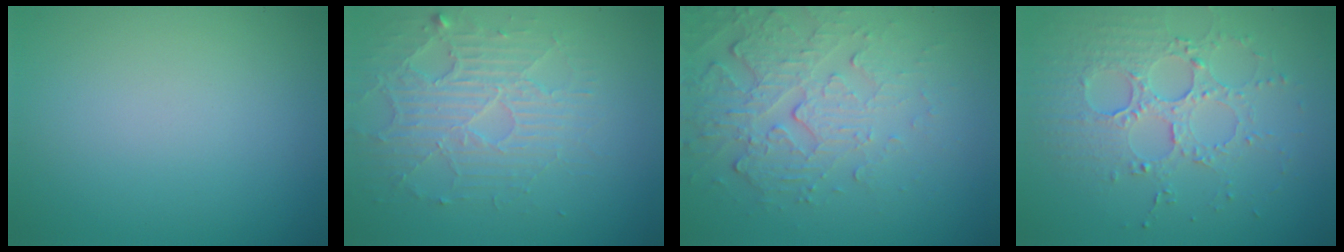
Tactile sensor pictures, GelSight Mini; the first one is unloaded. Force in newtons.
{"total": 3.8, "press": 3.4, "slide": 1.8}
{"total": 5.6, "press": 3.7, "slide": 4.2}
{"total": 3.9, "press": 3.7, "slide": 1.3}